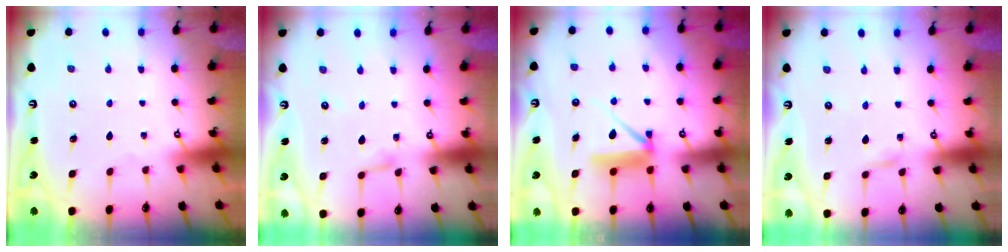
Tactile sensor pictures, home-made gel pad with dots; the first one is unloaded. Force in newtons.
{"total": 2.6, "press": 2.6, "slide": 0.2}
{"total": 8.2, "press": 8.2, "slide": 0.4}
{"total": 1.6, "press": 1.6, "slide": 0.1}